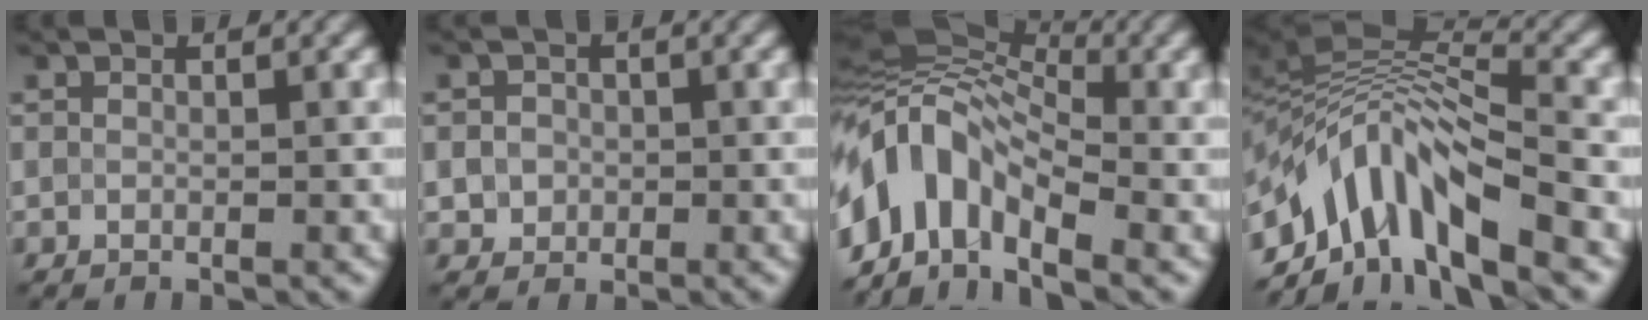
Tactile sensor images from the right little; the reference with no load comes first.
{"total": 2.1, "force": [-0.1, 1.9, 0.7], "torque": [-0.002, -0.002, -0.002]}
{"total": 9.0, "force": [-2.9, 5.8, 6.2], "torque": [-0.112, 0.022, -0.077]}
{"total": 8.4, "force": [-4.7, 3.8, 5.8], "torque": [-0.084, 0.012, -0.097]}